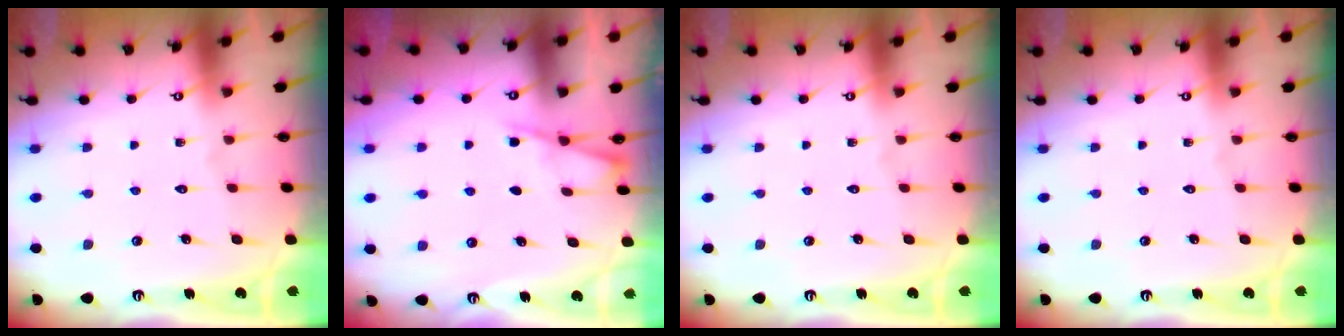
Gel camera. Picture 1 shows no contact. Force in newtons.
{"total": 2.9, "press": 2.9, "slide": 0.4}
{"total": 0.0}
{"total": 0.0}